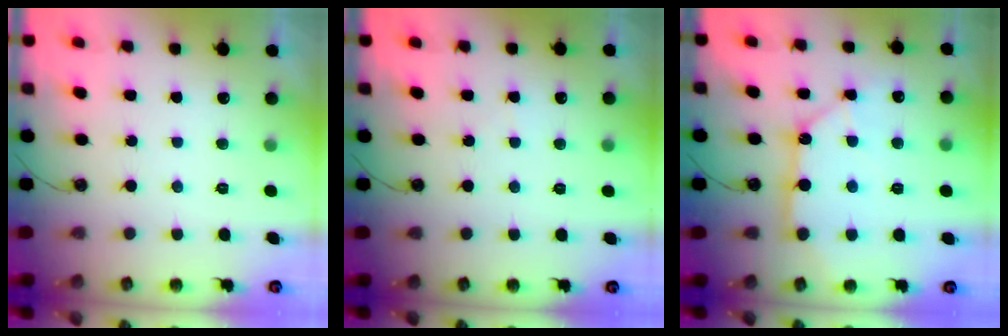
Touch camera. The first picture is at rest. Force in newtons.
{"total": 3.2, "press": 3.2, "slide": 0.5}
{"total": 11.0, "press": 10.9, "slide": 1.5}